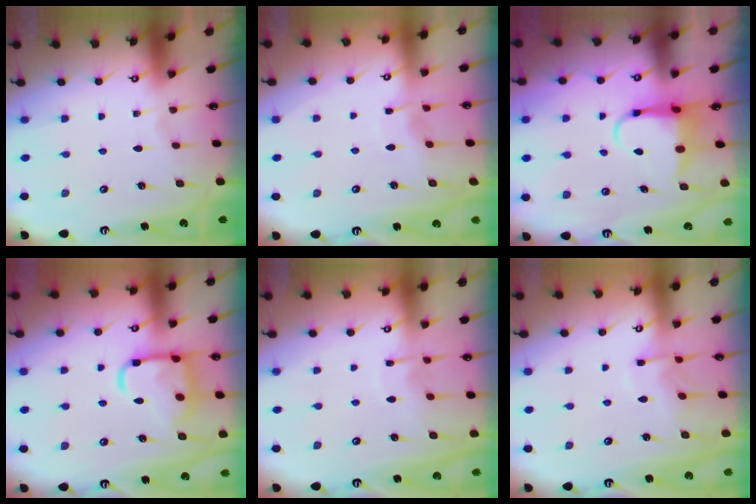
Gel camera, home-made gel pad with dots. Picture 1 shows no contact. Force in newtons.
{"total": 3.6, "press": 3.6, "slide": 0.4}
{"total": 5.6, "press": 5.5, "slide": 1.2}
{"total": 15.6, "press": 15.5, "slide": 1.4}
{"total": 5.1, "press": 5.1, "slide": 0.2}
{"total": 6.0, "press": 6.0, "slide": 0.6}